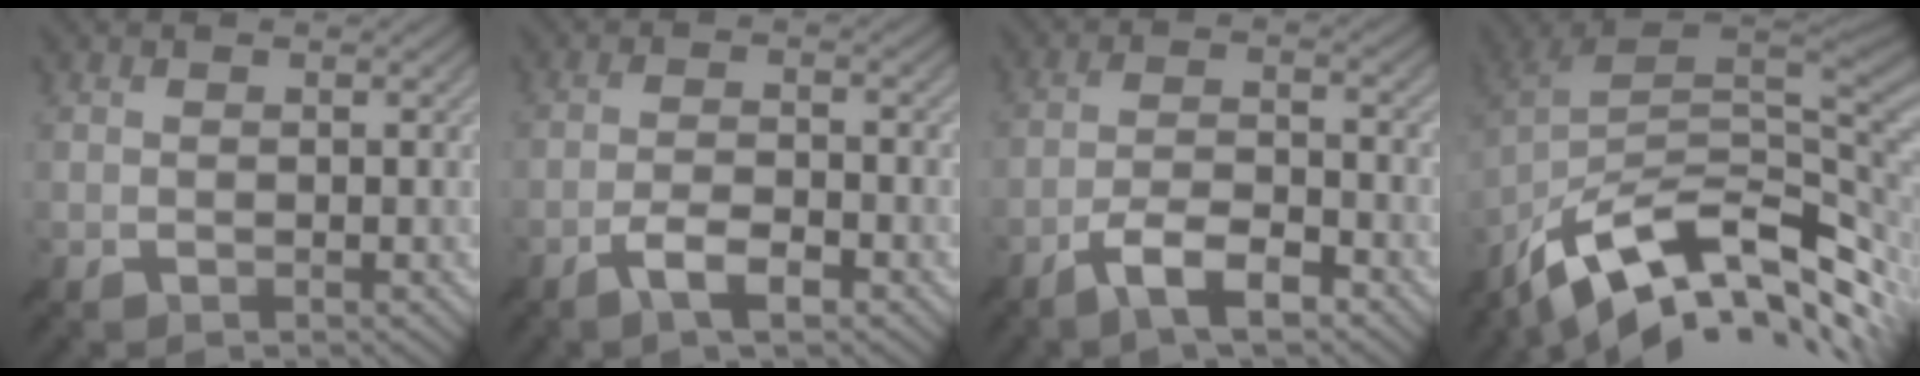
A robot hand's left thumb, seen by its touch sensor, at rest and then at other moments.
{"total": 4.4, "force": [-2.8, 1.1, 3.3], "torque": [-0.065, 0.002, -0.054]}
{"total": 7.0, "force": [-4.8, 1.8, 4.8], "torque": [-0.090, 0.005, -0.090]}
{"total": 14.3, "force": [-6.7, 6.1, 11.0], "torque": [-0.225, -0.009, -0.114]}